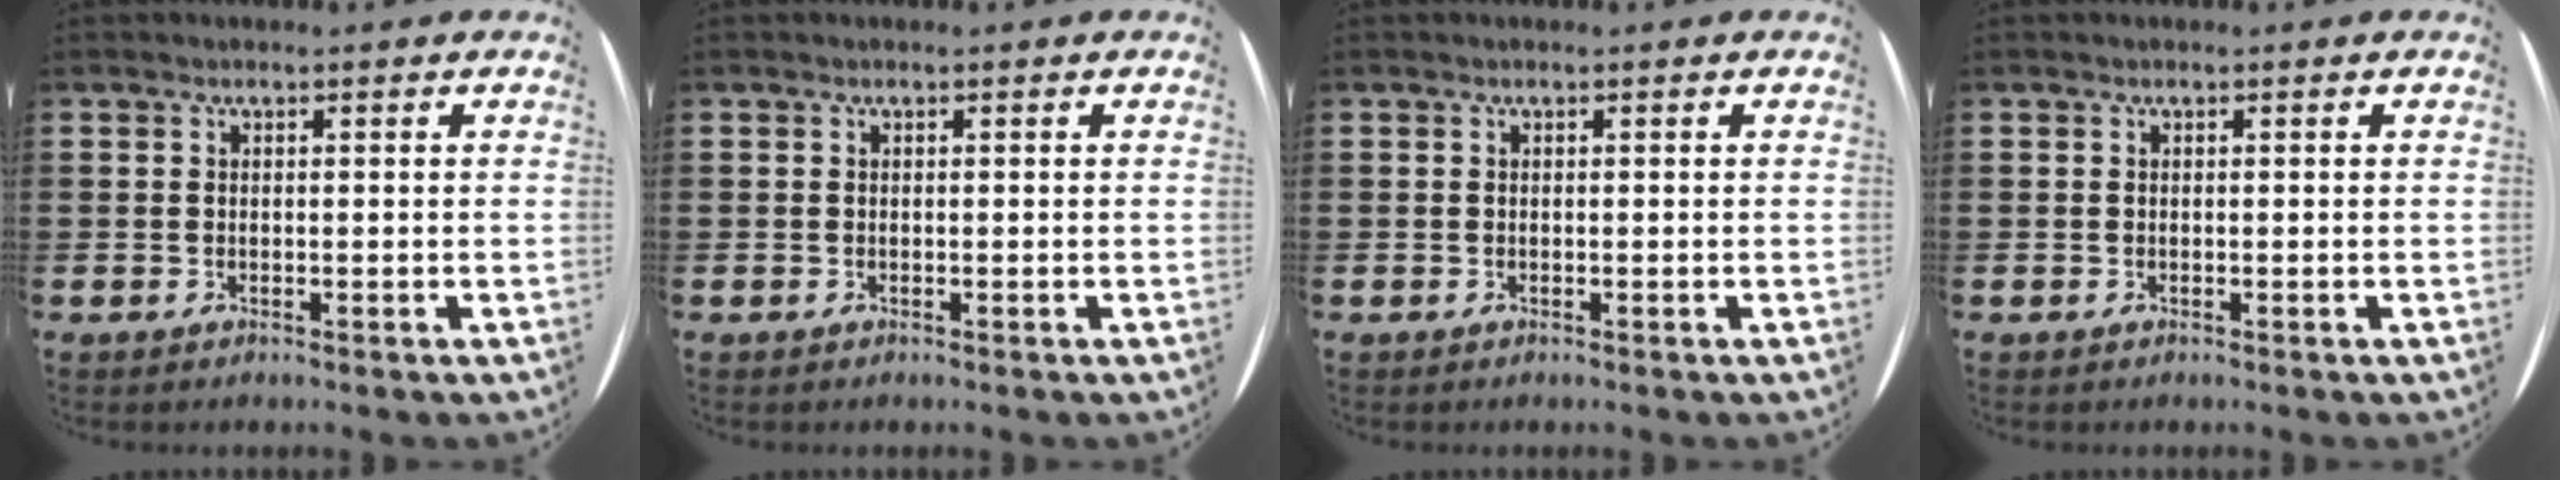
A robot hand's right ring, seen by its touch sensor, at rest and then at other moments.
{"total": 0.0}
{"total": 0.0}
{"total": 0.0}